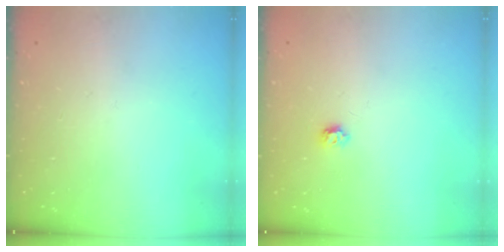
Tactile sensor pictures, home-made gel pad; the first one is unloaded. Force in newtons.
{"total": 3.9, "press": 3.9, "slide": 0.6}